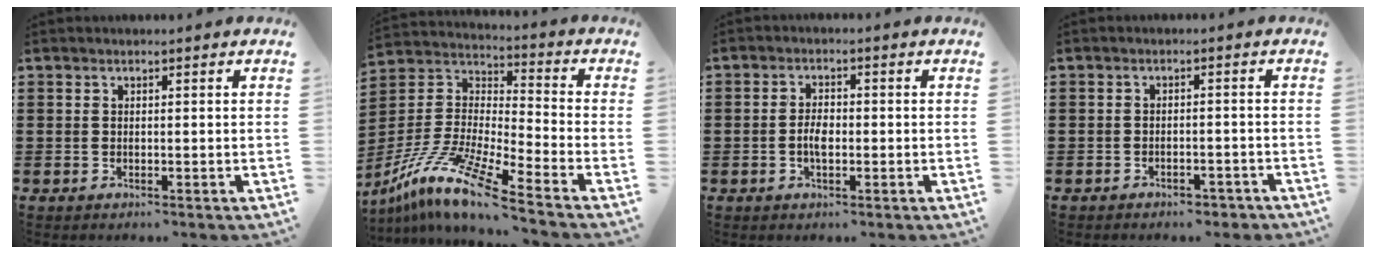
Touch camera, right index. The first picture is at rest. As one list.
[{"total": 12.0, "force": [-9.6, 0.3, 7.1], "torque": [-0.158, -0.004, -0.197]}, {"total": 2.9, "force": [-0.6, 1.2, 2.6], "torque": [-0.056, -0.002, -0.013]}, {"total": 2.0, "force": [-1.9, 0.5, 0.3], "torque": [-0.013, 0.000, -0.039]}]